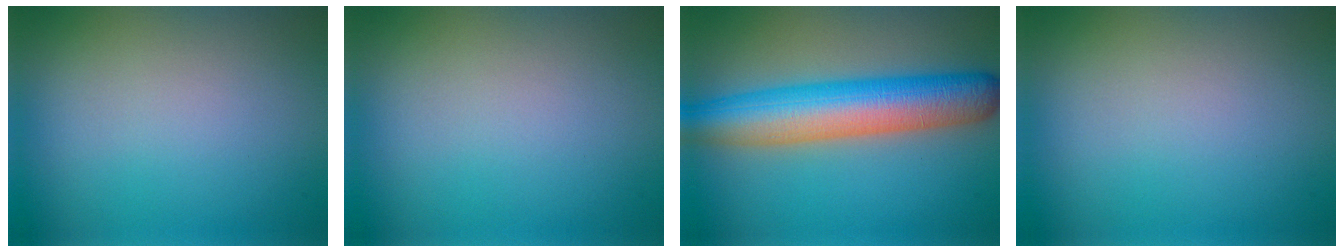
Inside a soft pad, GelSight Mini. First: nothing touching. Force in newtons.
{"total": 0.0}
{"total": 9.1, "press": 9.1, "slide": 0.2}
{"total": 0.0}